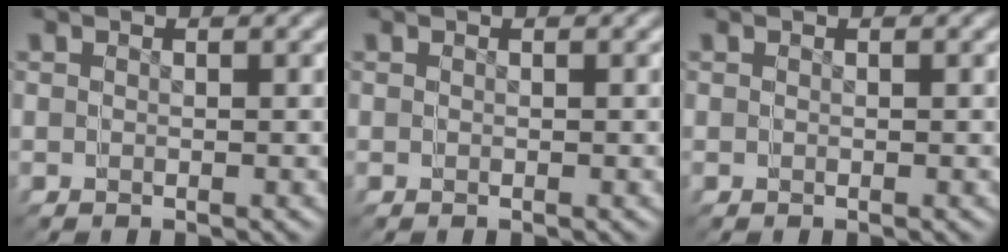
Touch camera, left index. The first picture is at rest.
{"total": 0.0}
{"total": 0.0}